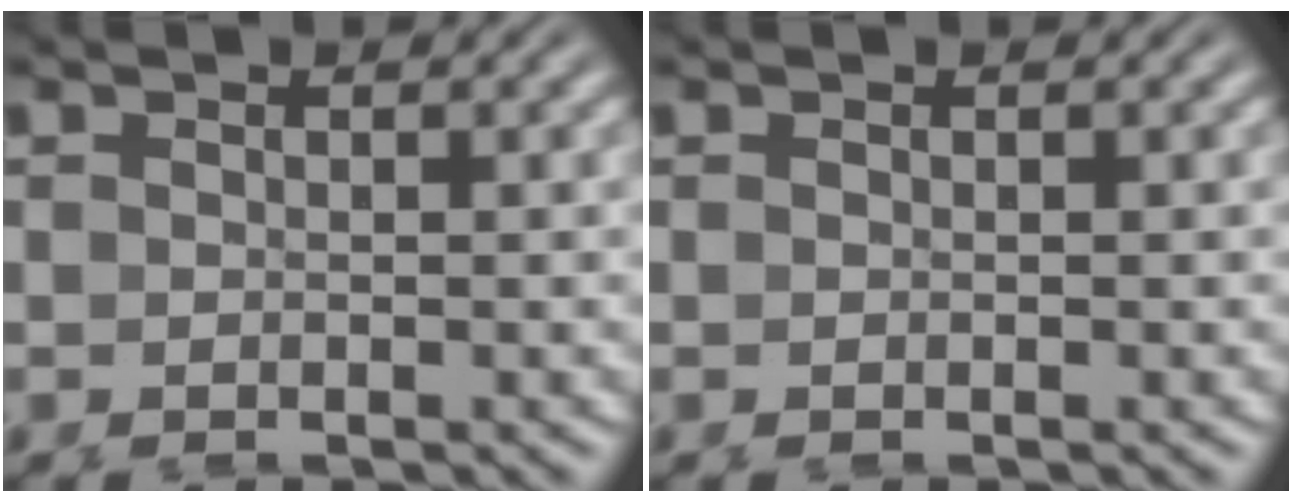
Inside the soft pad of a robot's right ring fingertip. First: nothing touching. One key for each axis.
{"total": 0.0}